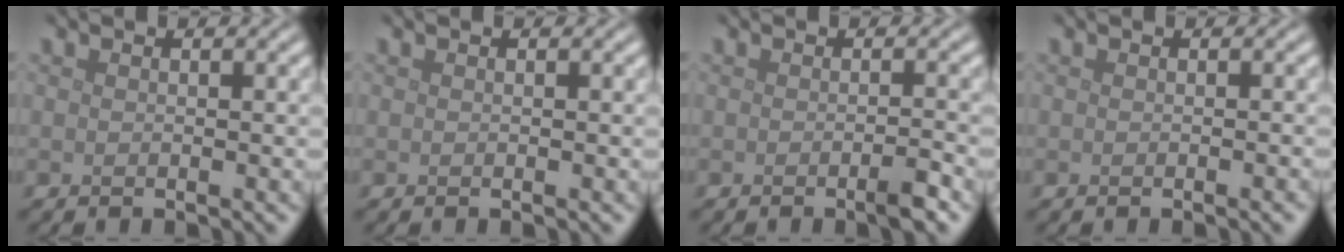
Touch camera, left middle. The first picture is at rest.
{"total": 0.0}
{"total": 1.7, "force": [-0.8, 0.2, 1.5], "torque": [-0.019, -0.001, -0.015]}
{"total": 1.1, "force": [-0.4, 0.2, 1.0], "torque": [-0.008, 0.001, -0.006]}